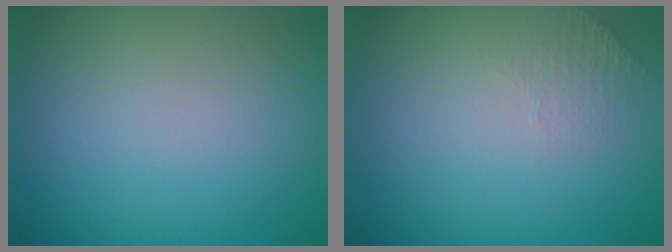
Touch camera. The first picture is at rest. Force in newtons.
{"total": 1.0, "press": 0.5, "slide": 0.9}